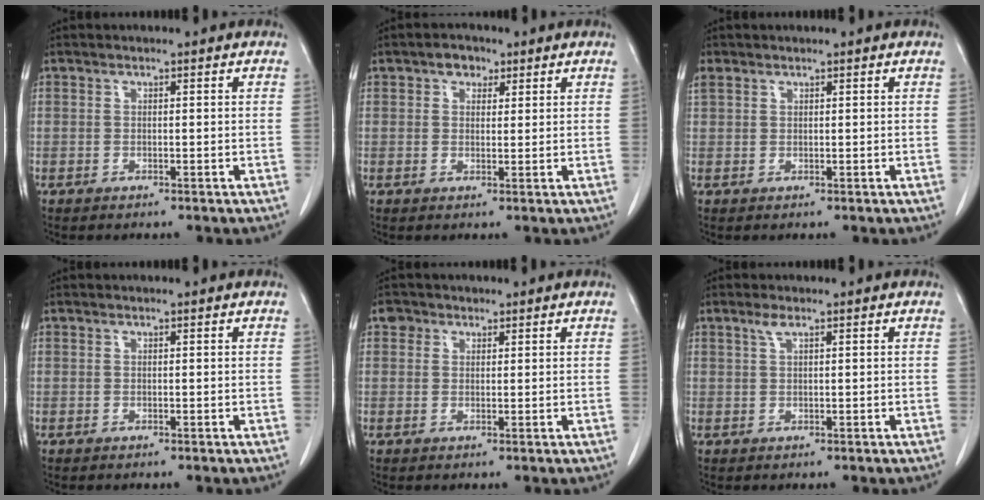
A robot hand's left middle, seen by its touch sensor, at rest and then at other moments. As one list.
[{"total": 2.8, "force": [1.6, 1.9, 1.3], "torque": [-0.022, 0.009, 0.024]}, {"total": 1.6, "force": [1.1, 1.0, 0.5], "torque": [-0.019, 0.016, 0.027]}, {"total": 0.0}, {"total": 2.1, "force": [1.1, 1.8, 0.3], "torque": [0.002, 0.007, 0.012]}, {"total": 1.4, "force": [0.9, 0.3, 1.0], "torque": [-0.023, 0.005, 0.018]}]